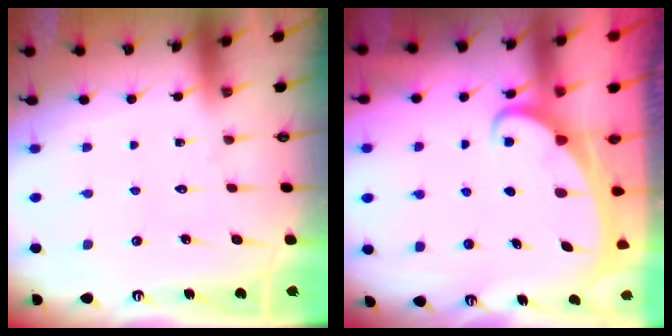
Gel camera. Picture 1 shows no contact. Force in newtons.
{"total": 1.9, "press": 1.9, "slide": 0.2}